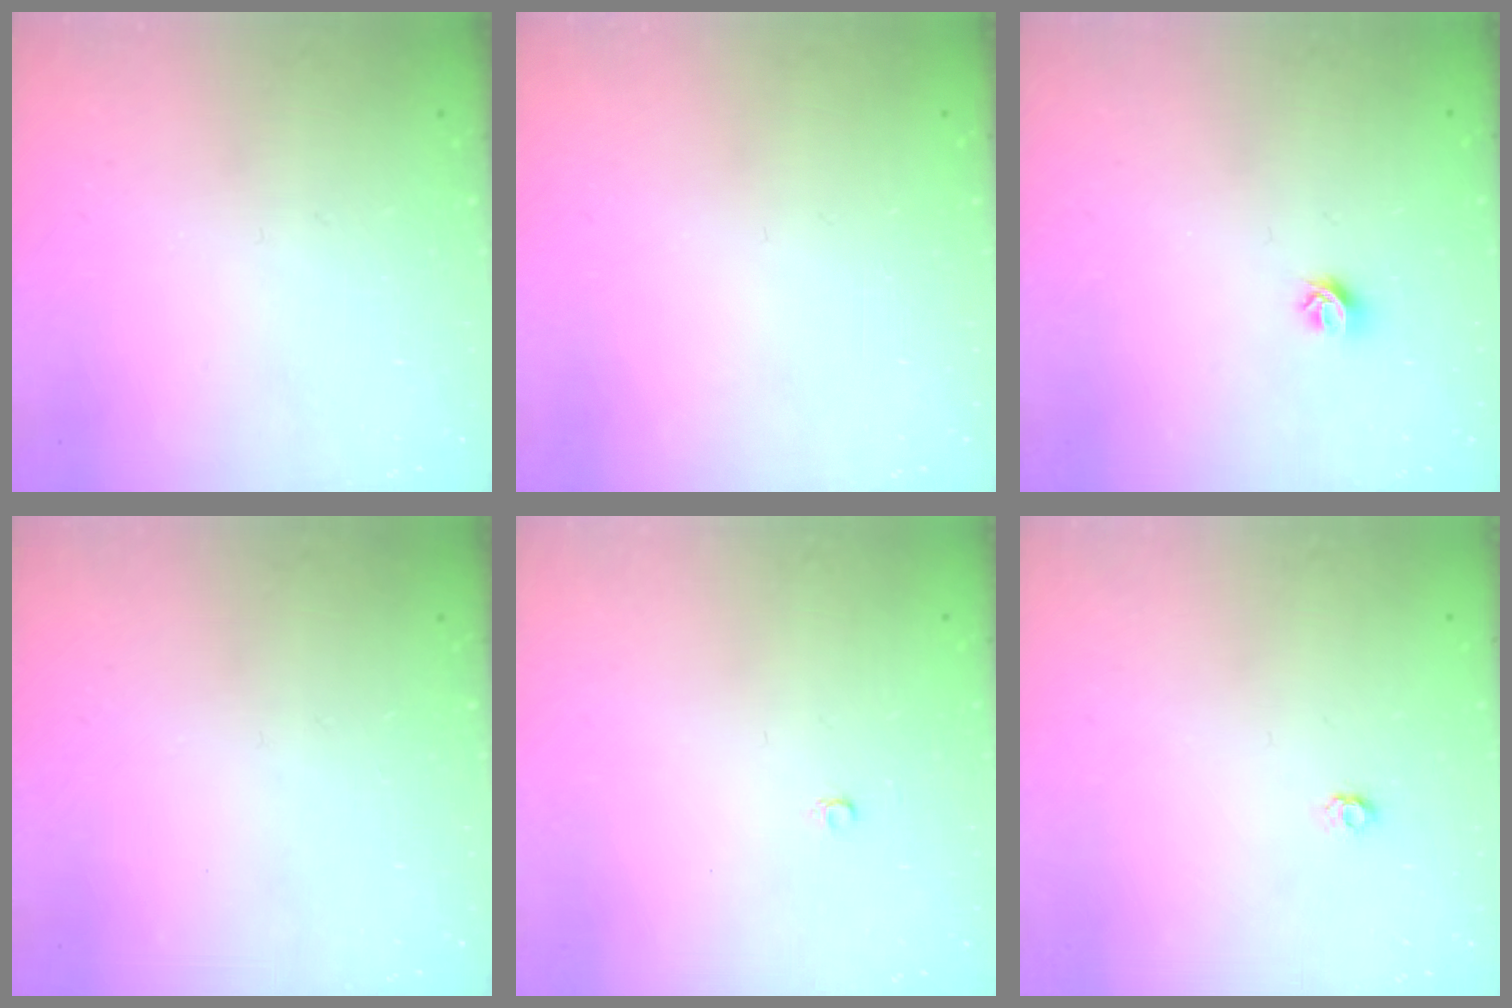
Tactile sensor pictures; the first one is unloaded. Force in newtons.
{"total": 0.0}
{"total": 6.0, "press": 5.9, "slide": 0.7}
{"total": 0.0}
{"total": 2.4, "press": 2.4, "slide": 0.2}
{"total": 4.0, "press": 4.0, "slide": 0.4}